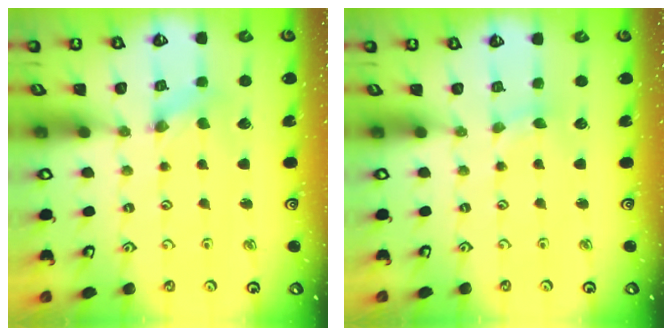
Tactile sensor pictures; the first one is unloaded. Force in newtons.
{"total": 1.0, "press": 1.0, "slide": 0.2}